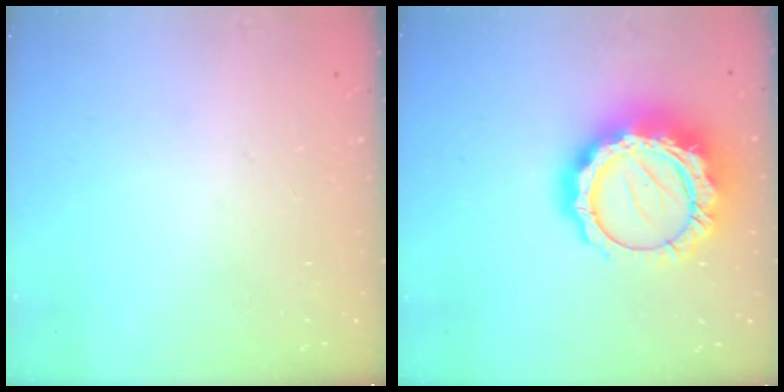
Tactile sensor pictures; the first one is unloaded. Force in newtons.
{"total": 22.5, "press": 22.4, "slide": 1.9}